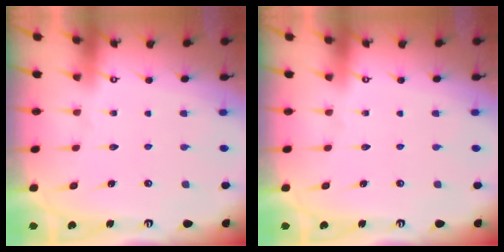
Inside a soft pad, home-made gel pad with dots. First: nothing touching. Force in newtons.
{"total": 0.0}